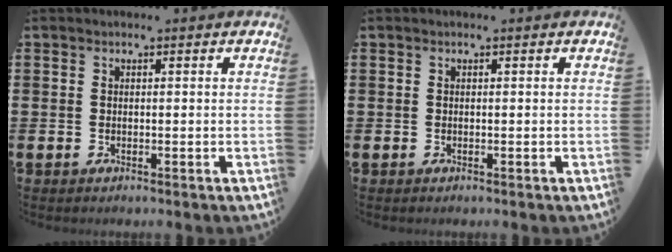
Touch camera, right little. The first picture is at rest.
{"total": 0.0}